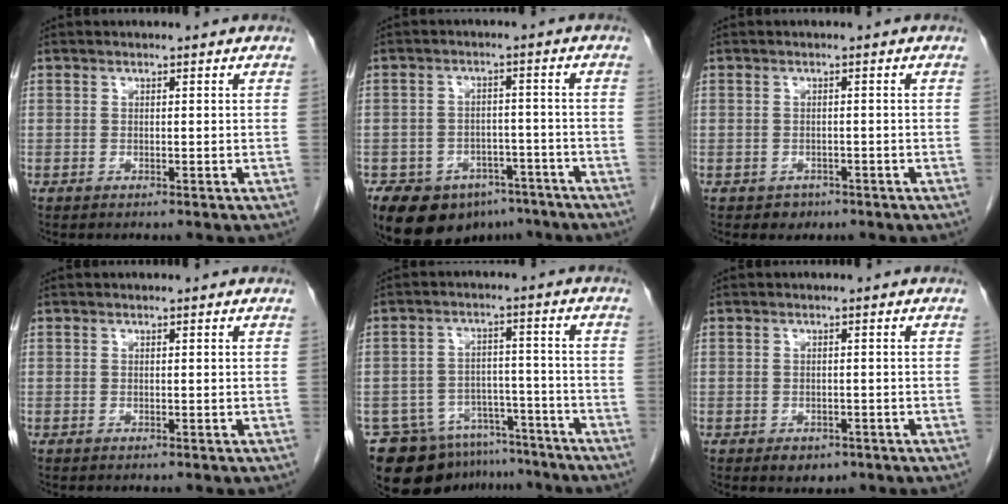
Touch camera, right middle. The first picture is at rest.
{"total": 12.2, "force": [-8.6, 7.0, 5.0], "torque": [-0.074, 0.009, -0.127]}
{"total": 1.6, "force": [-1.0, 1.3, 0.2], "torque": [-0.007, 0.004, -0.012]}
{"total": 0.0}
{"total": 13.0, "force": [-10.4, 7.1, 3.2], "torque": [-0.056, 0.026, -0.152]}
{"total": 2.6, "force": [-1.5, 1.7, 1.2], "torque": [-0.012, 0.001, -0.010]}